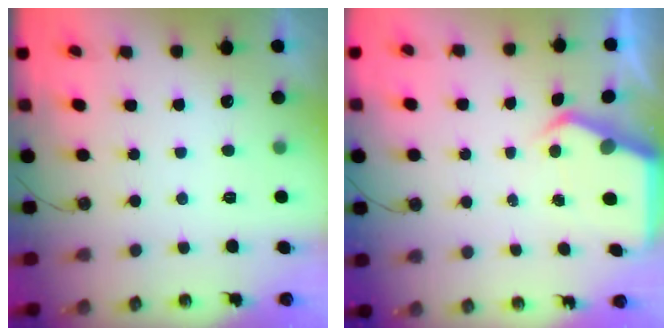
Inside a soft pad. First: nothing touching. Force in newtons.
{"total": 4.4, "press": 4.4, "slide": 0.4}